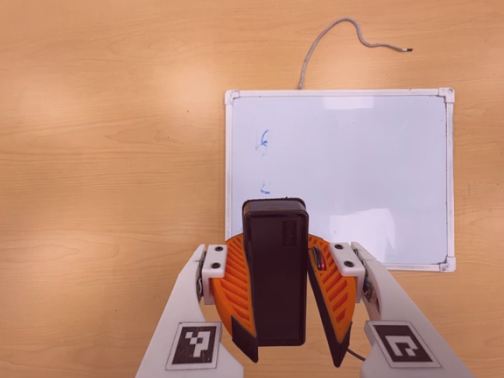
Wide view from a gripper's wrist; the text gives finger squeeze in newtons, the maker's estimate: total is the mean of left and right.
{"total": 10.6, "left": 10.0, "right": 11.1}